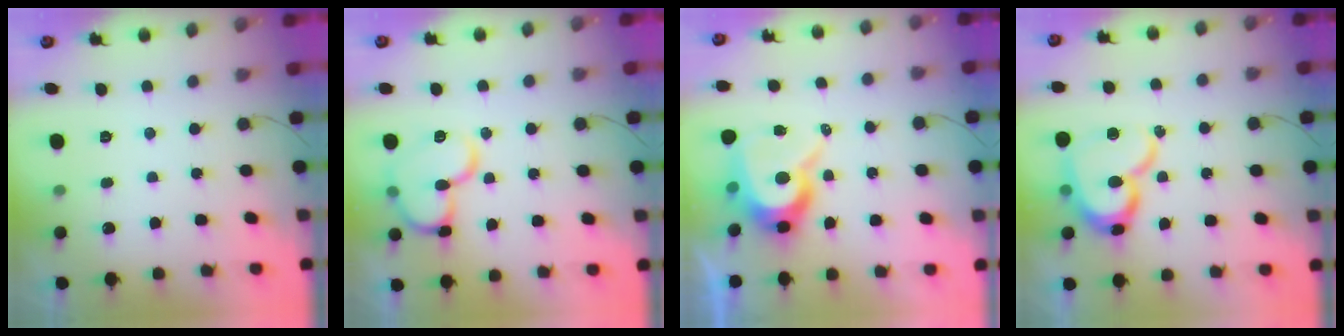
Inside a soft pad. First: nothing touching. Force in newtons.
{"total": 14.1, "press": 14.0, "slide": 1.5}
{"total": 11.7, "press": 11.6, "slide": 1.2}
{"total": 14.7, "press": 14.7, "slide": 0.9}